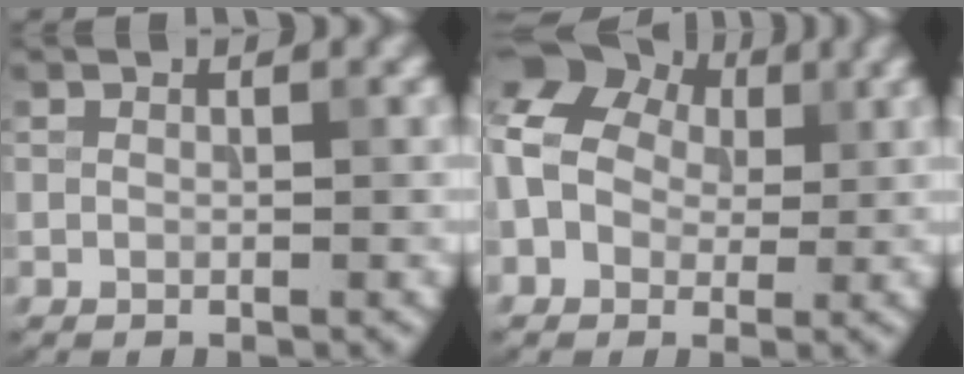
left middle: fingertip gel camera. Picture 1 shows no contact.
{"total": 9.0, "force": [1.3, 7.4, 5.1], "torque": [-0.101, 0.027, 0.002]}